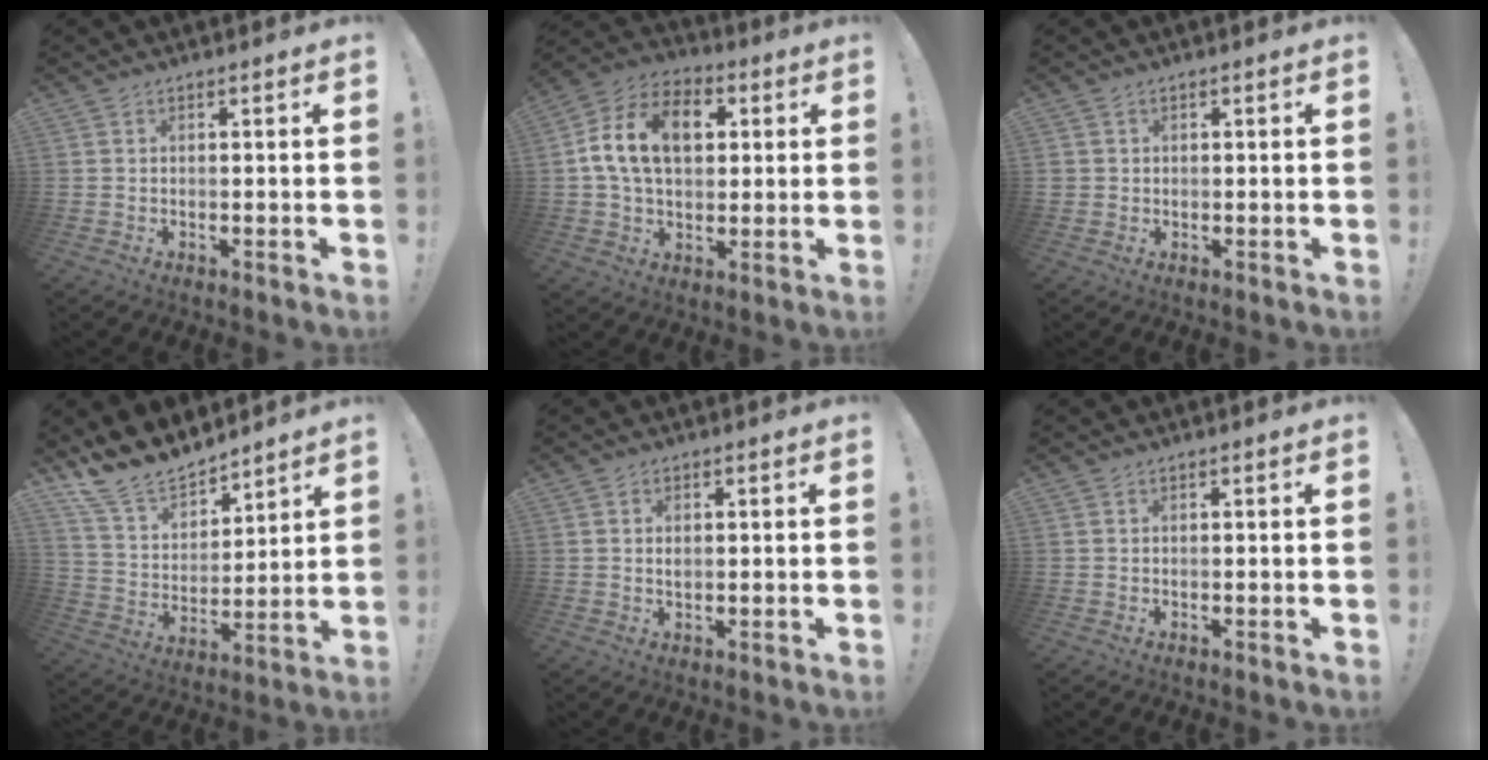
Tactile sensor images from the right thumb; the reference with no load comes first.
{"total": 17.1, "force": [3.9, 11.6, 11.9], "torque": [-0.191, 0.002, 0.069]}
{"total": 1.3, "force": [0.3, 1.3, 0.2], "torque": [0.002, 0.000, 0.005]}
{"total": 14.6, "force": [13.2, 5.5, 2.9], "torque": [-0.080, -0.108, 0.248]}
{"total": 1.4, "force": [0.3, 0.9, 1.1], "torque": [-0.018, 0.002, 0.002]}
{"total": 0.0}